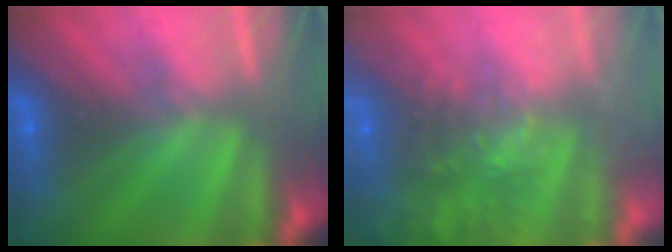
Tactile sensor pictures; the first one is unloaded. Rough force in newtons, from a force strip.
{"total": 8.0}